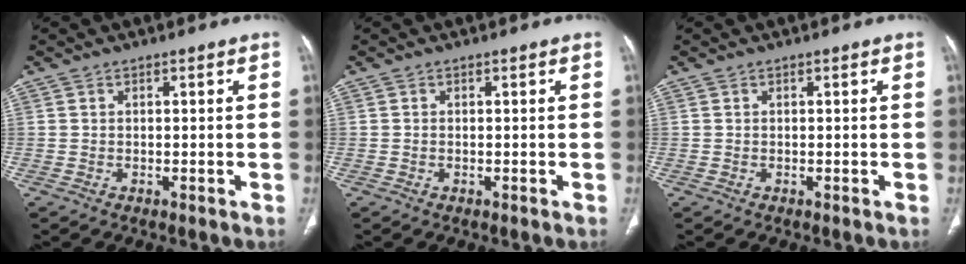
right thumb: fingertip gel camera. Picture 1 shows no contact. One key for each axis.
{"total": 0.0}
{"total": 0.0}